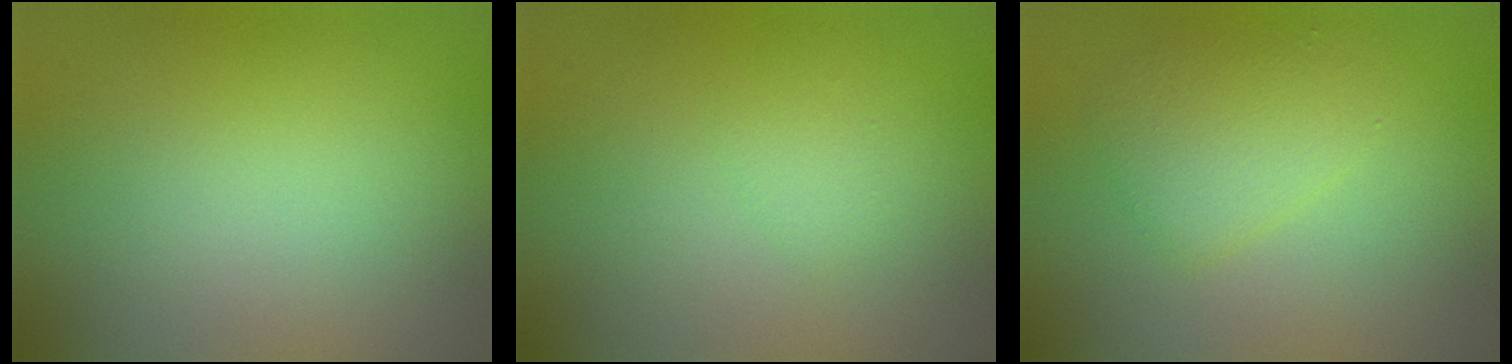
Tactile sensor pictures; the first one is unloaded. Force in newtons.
{"total": 0.7, "press": 0.7, "slide": 0.1}
{"total": 2.4, "press": 2.4, "slide": 0.1}